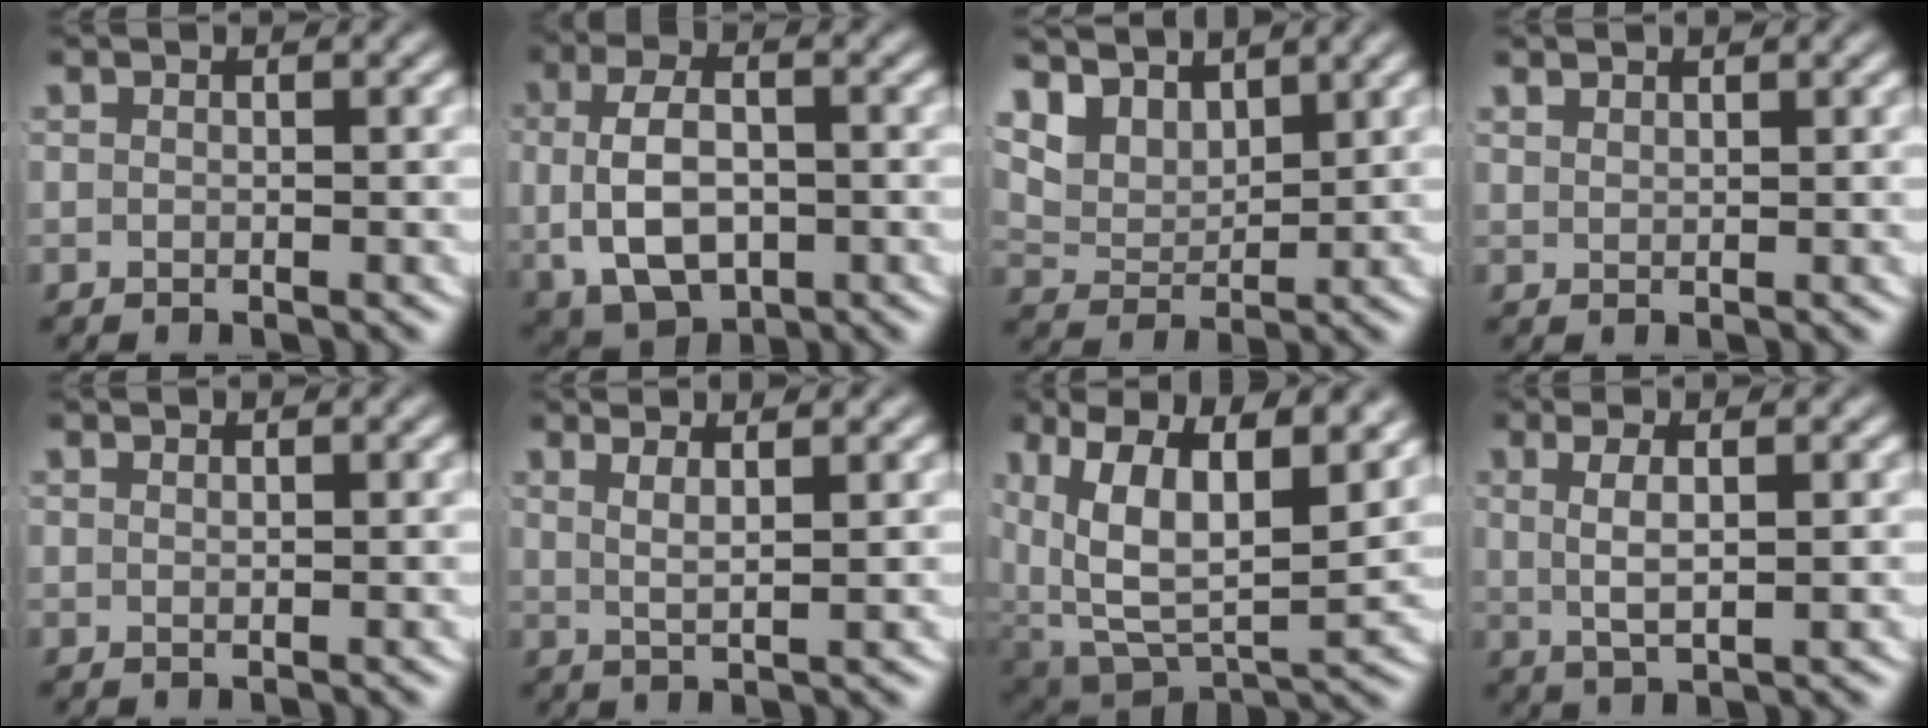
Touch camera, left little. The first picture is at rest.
{"total": 8.1, "force": [-0.6, 5.6, 5.7], "torque": [-0.124, -0.018, 0.001]}
{"total": 6.7, "force": [3.5, 4.9, 2.9], "torque": [-0.075, -0.003, 0.055]}
{"total": 1.0, "force": [1.0, -0.2, 0.1], "torque": [0.003, -0.004, 0.025]}
{"total": 0.5, "force": [0.4, -0.3, 0.2], "torque": [0.001, -0.004, 0.010]}
{"total": 3.0, "force": [1.4, 0.5, 2.6], "torque": [-0.043, -0.001, 0.028]}
{"total": 11.6, "force": [1.2, 8.3, 8.0], "torque": [-0.178, -0.053, 0.041]}
{"total": 3.5, "force": [0.7, 0.7, 3.3], "torque": [-0.062, -0.004, 0.023]}